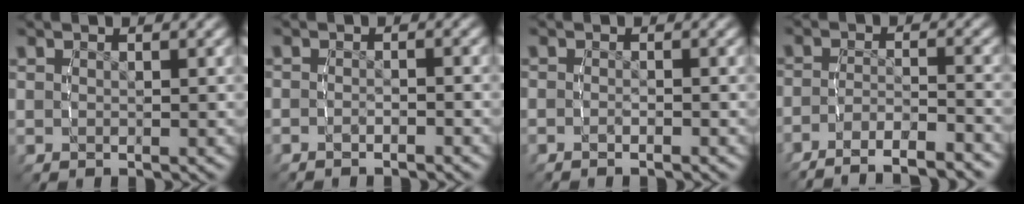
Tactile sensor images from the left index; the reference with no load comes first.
{"total": 1.6, "force": [-1.4, 0.7, 0.3], "torque": [-0.013, 0.007, -0.031]}
{"total": 1.2, "force": [-1.0, 0.6, 0.2], "torque": [-0.011, 0.002, -0.022]}
{"total": 7.4, "force": [-6.7, 2.3, 2.4], "torque": [-0.041, -0.019, -0.106]}